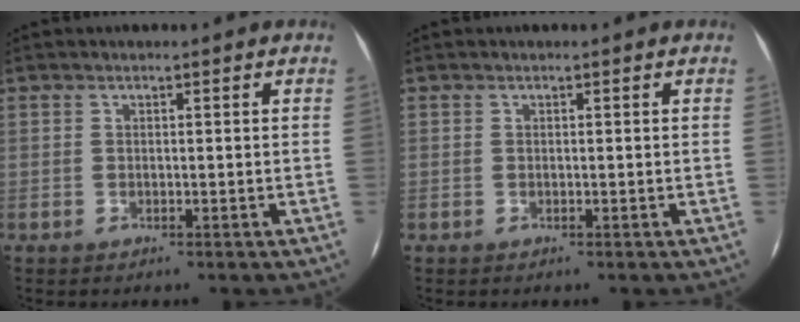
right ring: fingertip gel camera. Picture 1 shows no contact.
{"total": 0.0}